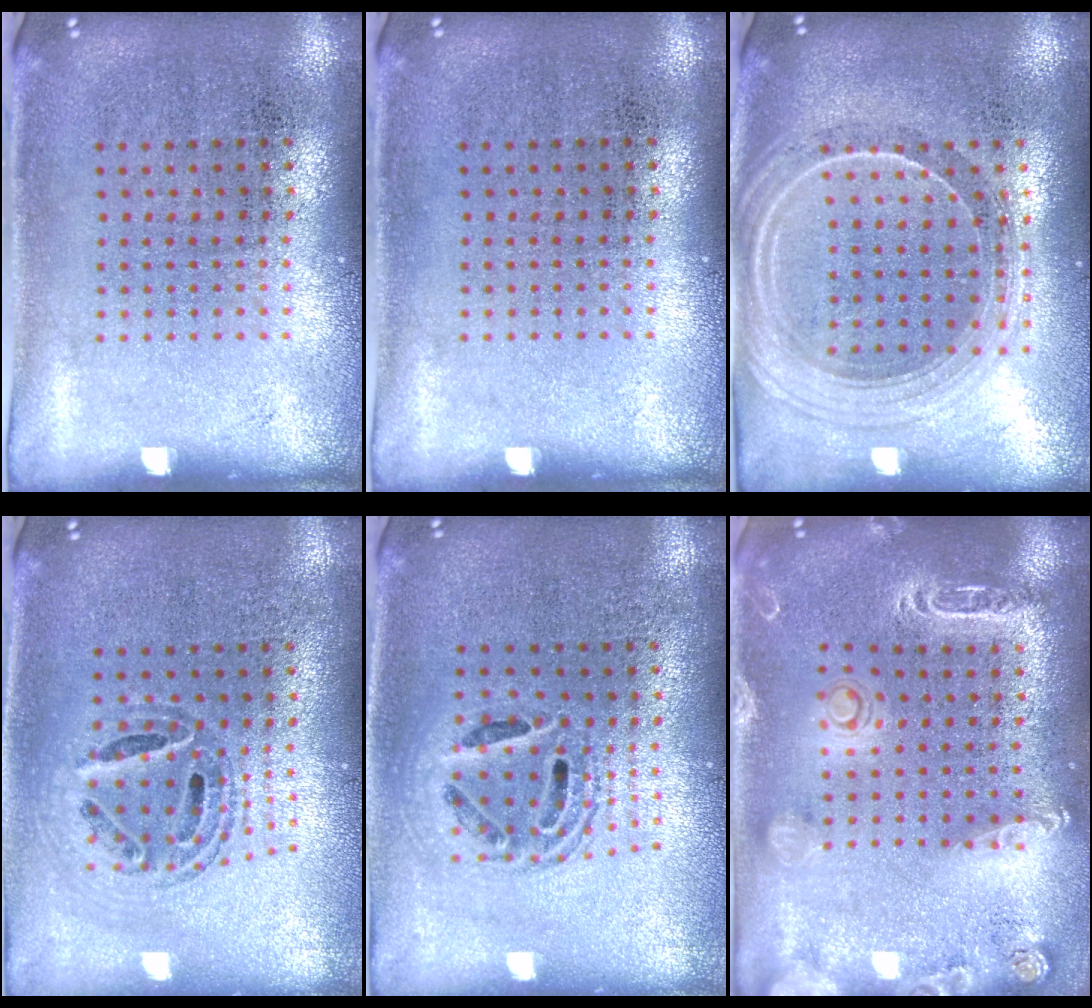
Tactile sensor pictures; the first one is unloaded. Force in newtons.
{"total": 0.0}
{"total": 2.4, "press": 2.0, "slide": 1.2}
{"total": 0.9, "press": 0.9, "slide": 0.1}
{"total": 1.6, "press": 1.4, "slide": 0.8}
{"total": 2.0, "press": 1.9, "slide": 0.6}